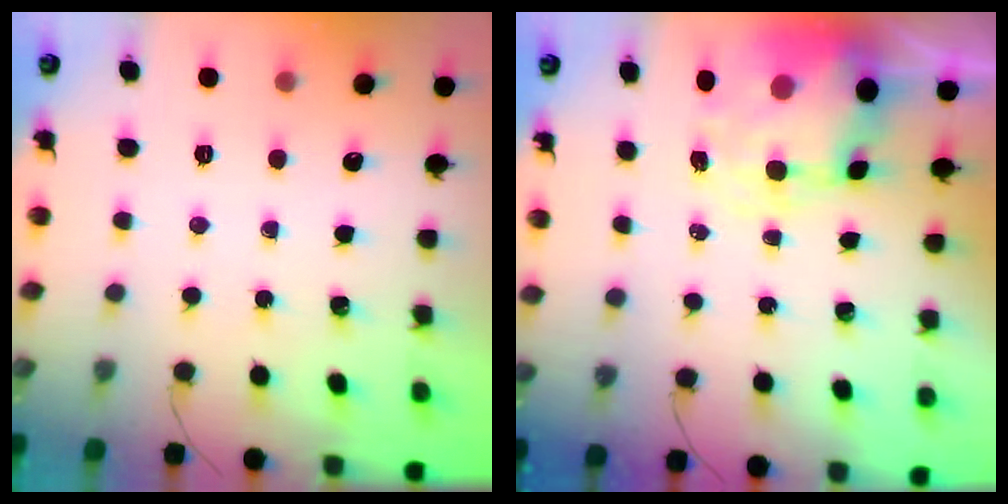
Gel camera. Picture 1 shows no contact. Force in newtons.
{"total": 8.9, "press": 8.7, "slide": 2.0}